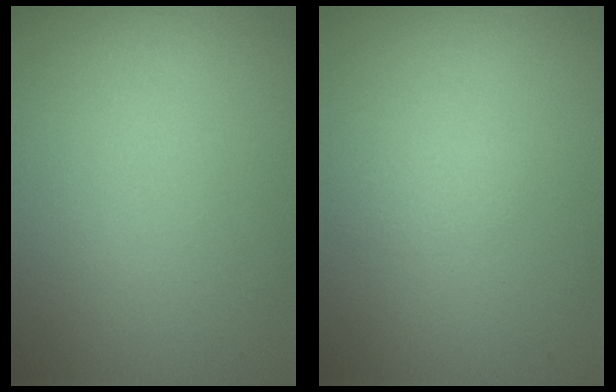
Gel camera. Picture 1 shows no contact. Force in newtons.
{"total": 0.8, "press": 0.8, "slide": 0.0}